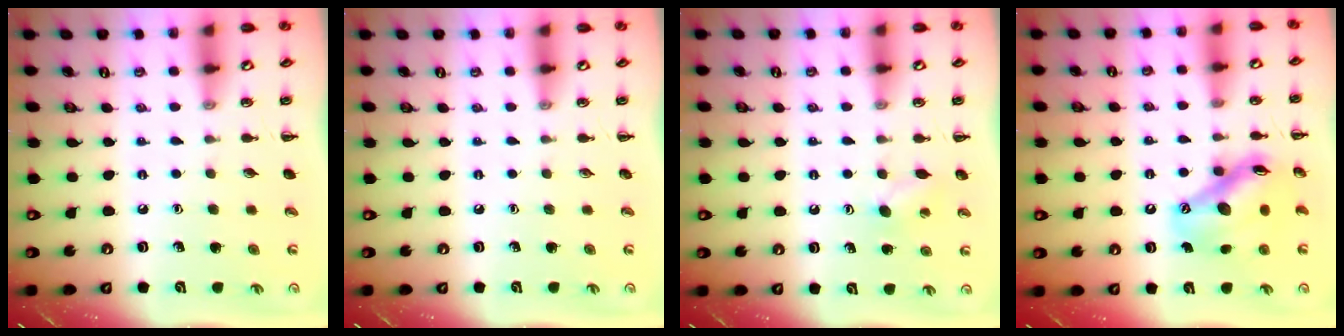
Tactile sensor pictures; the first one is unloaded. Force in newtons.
{"total": 0.0}
{"total": 5.3, "press": 5.0, "slide": 1.5}
{"total": 12.8, "press": 12.4, "slide": 3.4}